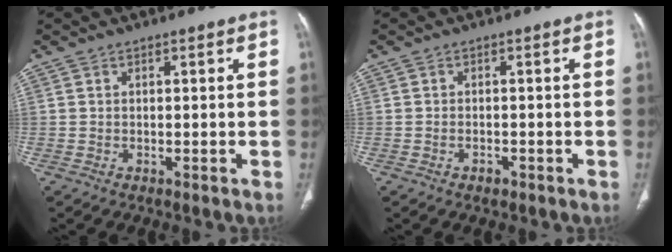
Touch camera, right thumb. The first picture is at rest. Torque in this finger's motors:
{"motor_torque": [-0.25, 0.04, -0.25, -0.02, 0.04]}